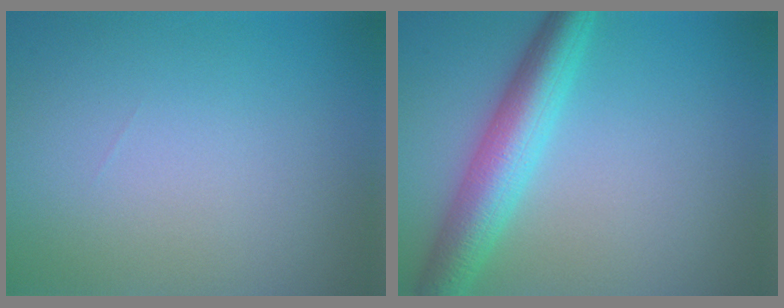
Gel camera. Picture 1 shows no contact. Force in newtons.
{"total": 5.9, "press": 5.9, "slide": 0.2}